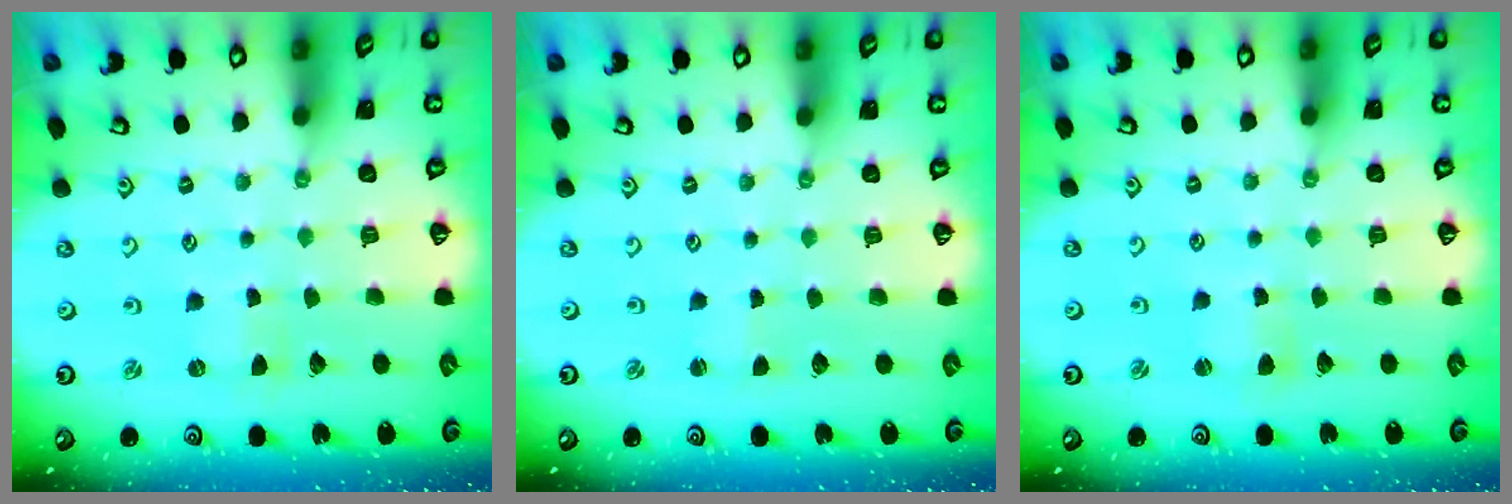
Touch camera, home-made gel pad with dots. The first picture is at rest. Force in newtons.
{"total": 0.0}
{"total": 1.4, "press": 1.4, "slide": 0.3}